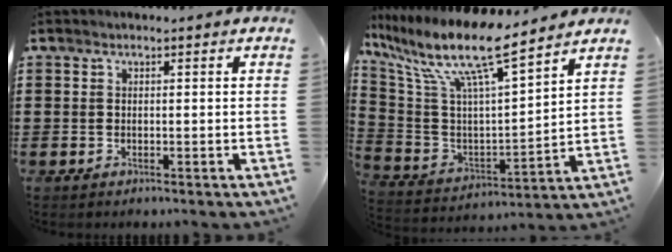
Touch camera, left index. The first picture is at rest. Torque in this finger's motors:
{"motor_torque": [2.14, 0.00, 1.05, 0.21]}